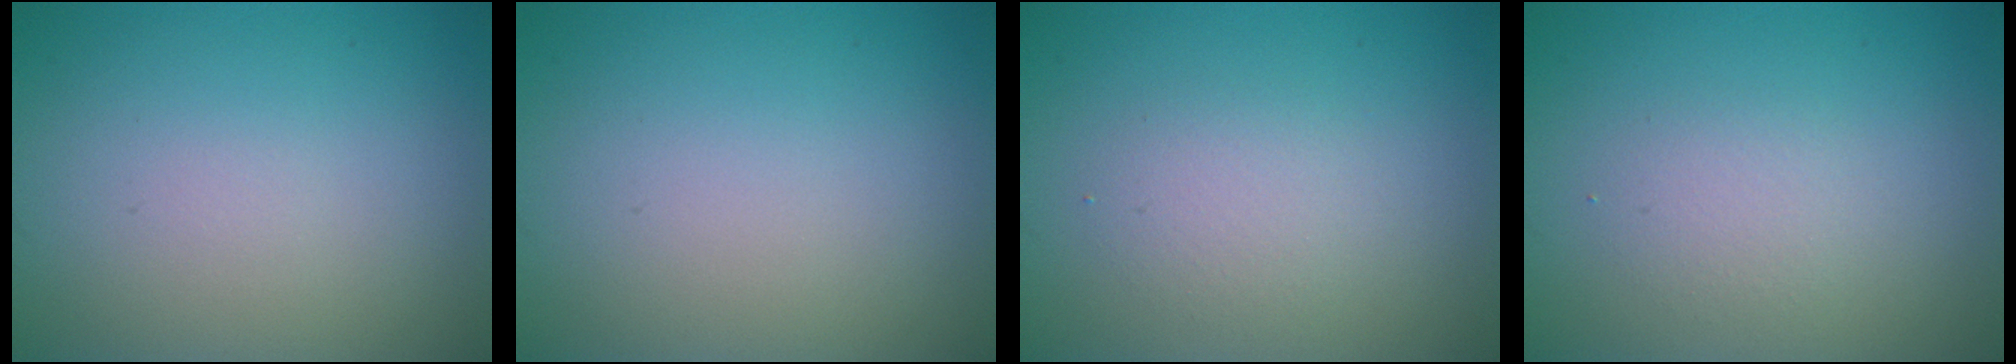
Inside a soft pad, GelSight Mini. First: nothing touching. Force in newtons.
{"total": 0.0}
{"total": 1.9, "press": 1.9, "slide": 0.1}
{"total": 1.5, "press": 1.5, "slide": 0.1}